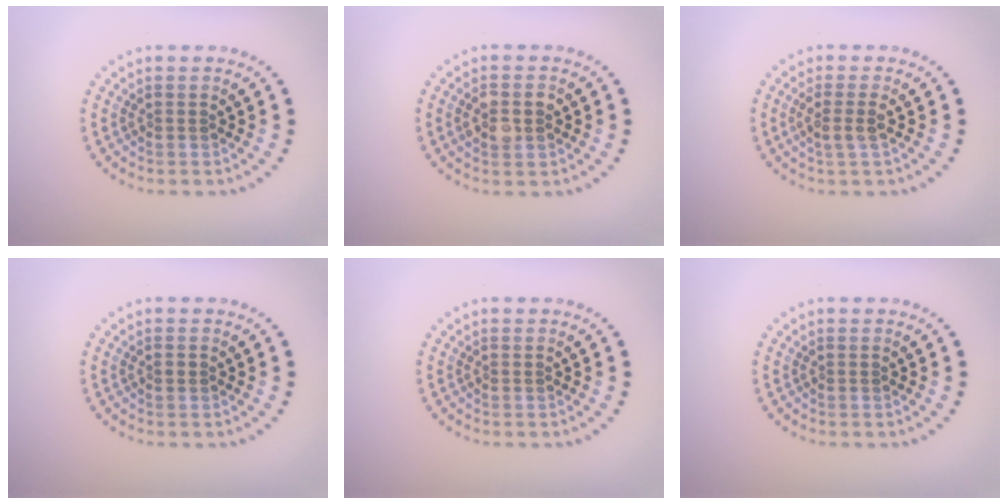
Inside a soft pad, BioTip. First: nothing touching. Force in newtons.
{"total": 2.8, "press": 2.8, "slide": 0.1}
{"total": 1.8, "press": 1.5, "slide": 0.9}
{"total": 0.5, "press": 0.5, "slide": 0.1}
{"total": 0.0}
{"total": 0.0}